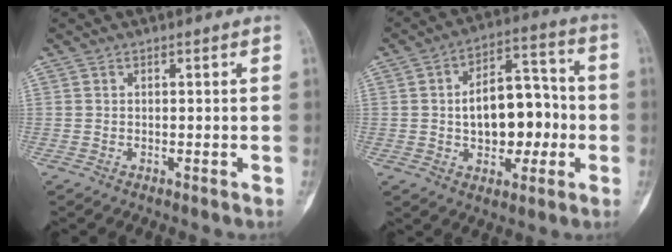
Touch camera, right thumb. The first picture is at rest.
{"total": 14.1, "force": [-1.1, 8.8, 11.0], "torque": [-0.130, 0.037, -0.014]}